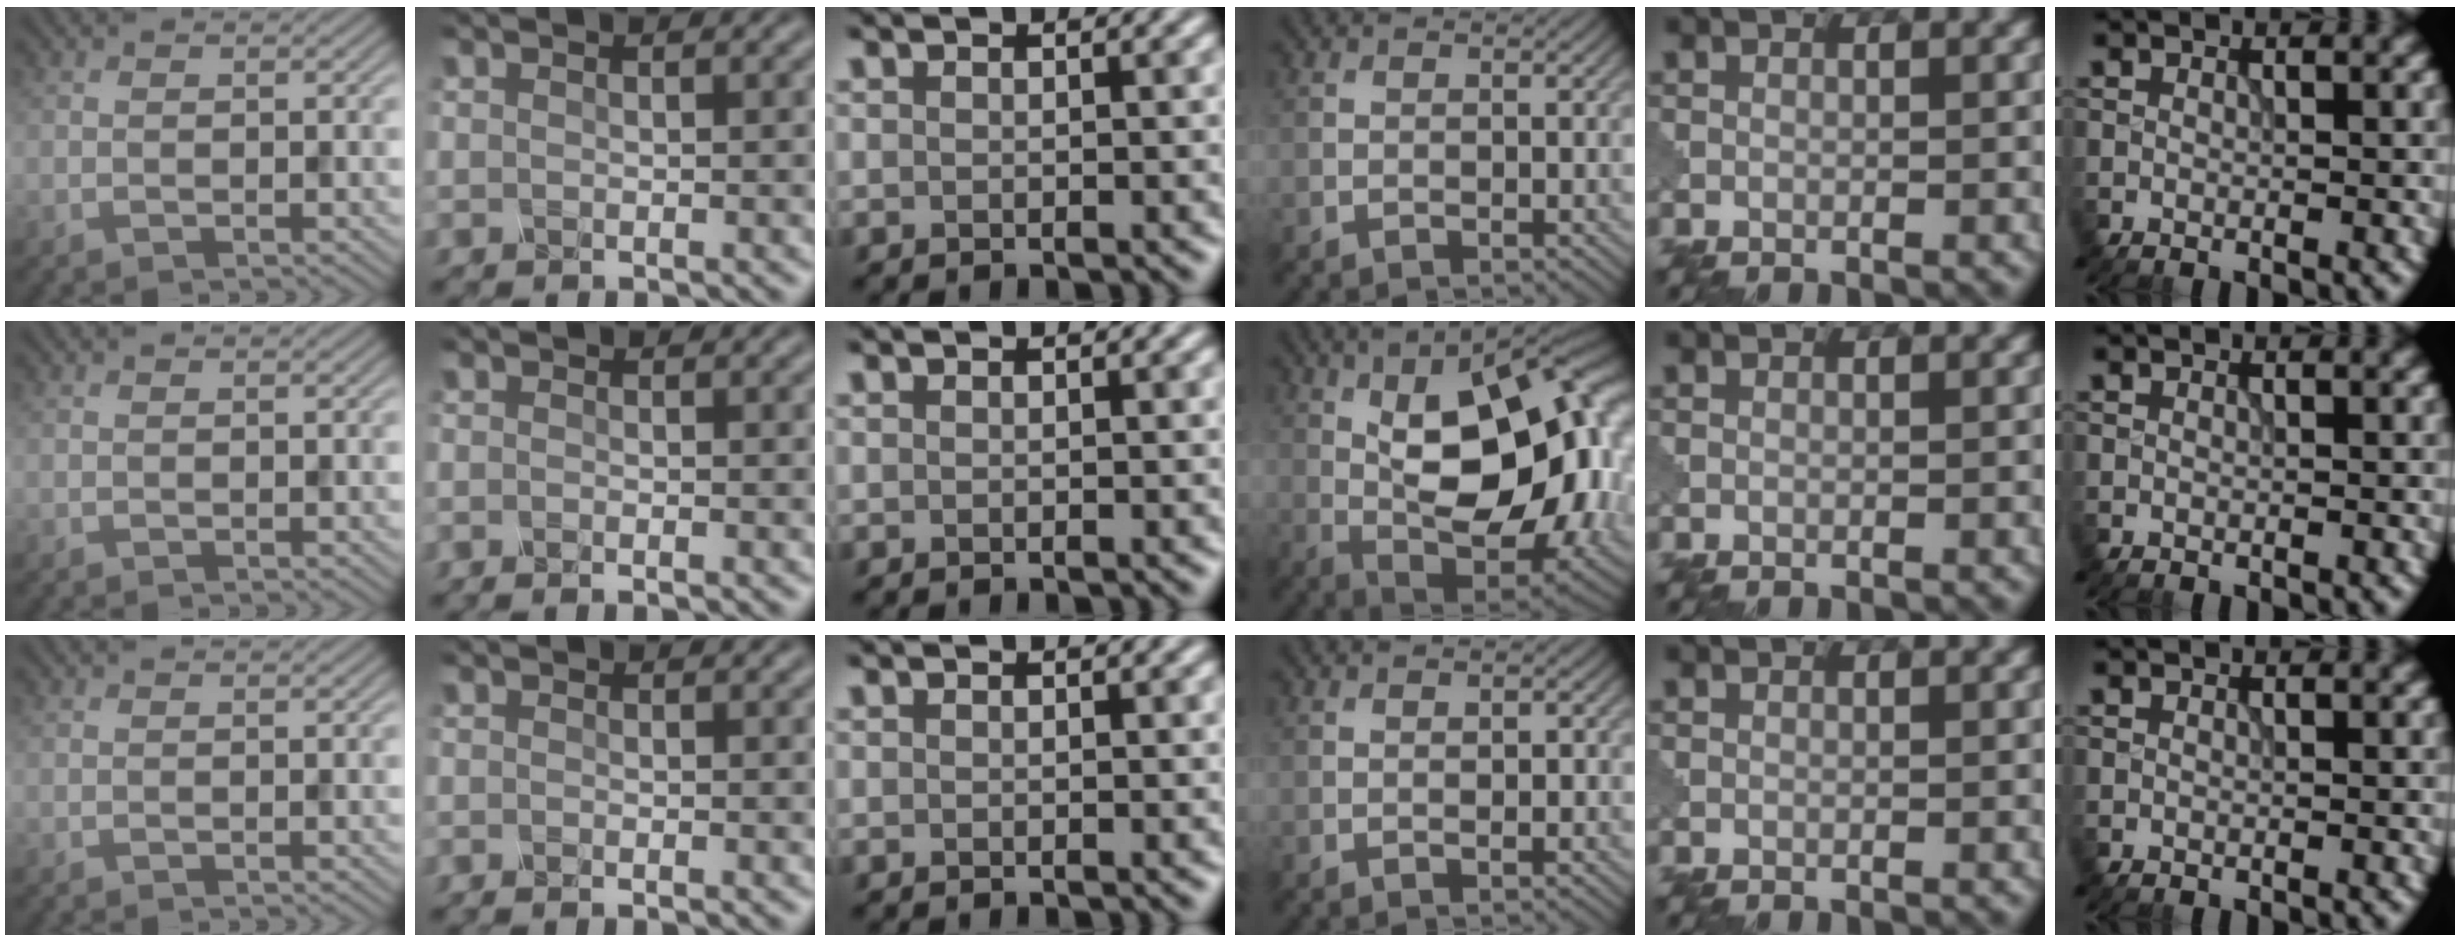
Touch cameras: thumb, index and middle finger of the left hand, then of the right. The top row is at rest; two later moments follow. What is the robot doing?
{"motion": "shake", "object": "sieve"}